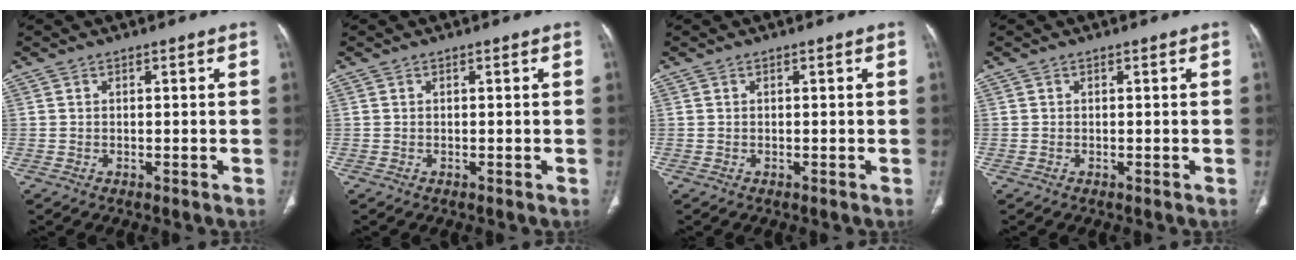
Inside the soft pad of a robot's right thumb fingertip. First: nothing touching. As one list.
[{"total": 0.0}, {"total": 0.0}, {"total": 0.0}]